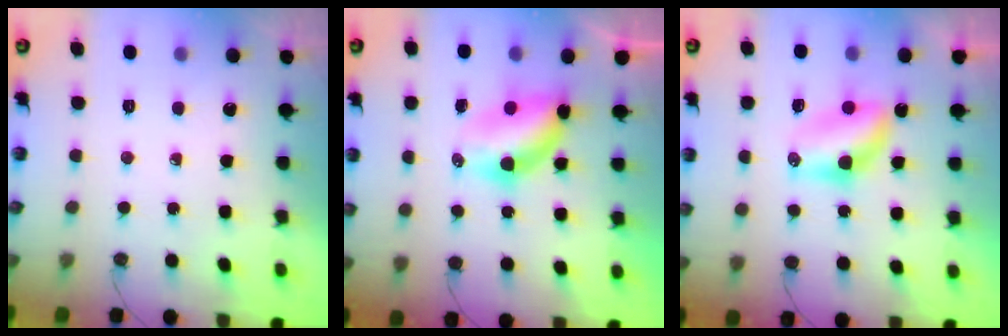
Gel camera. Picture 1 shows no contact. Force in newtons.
{"total": 5.9, "press": 5.9, "slide": 0.5}
{"total": 8.2, "press": 7.3, "slide": 3.8}